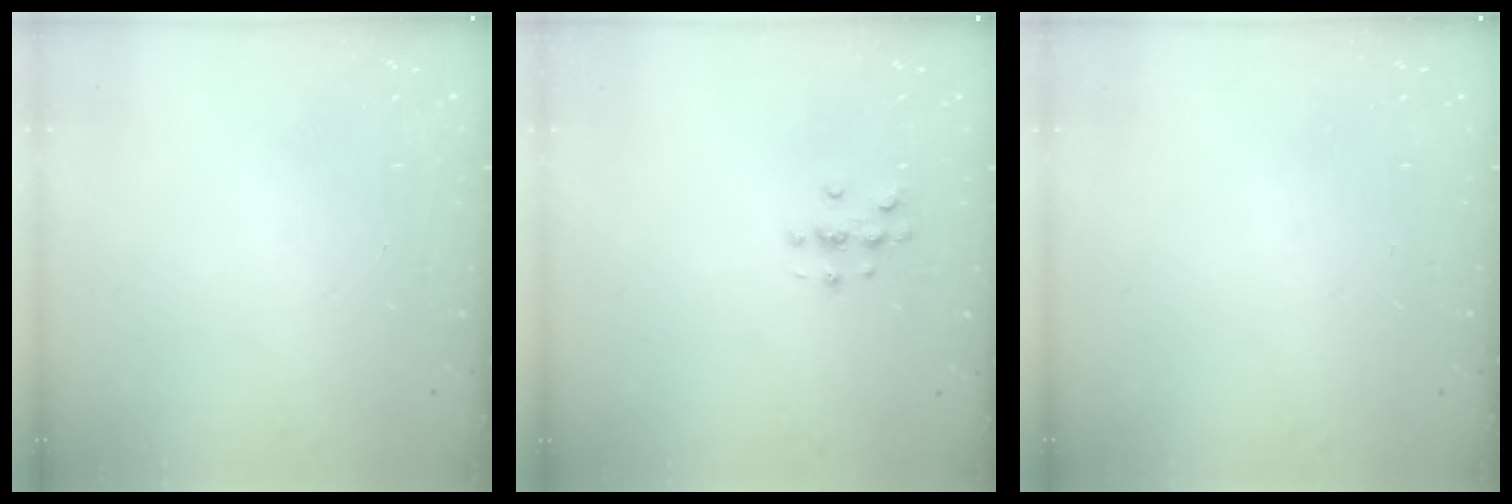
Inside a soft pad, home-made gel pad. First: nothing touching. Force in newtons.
{"total": 3.2, "press": 3.2, "slide": 0.3}
{"total": 0.0}